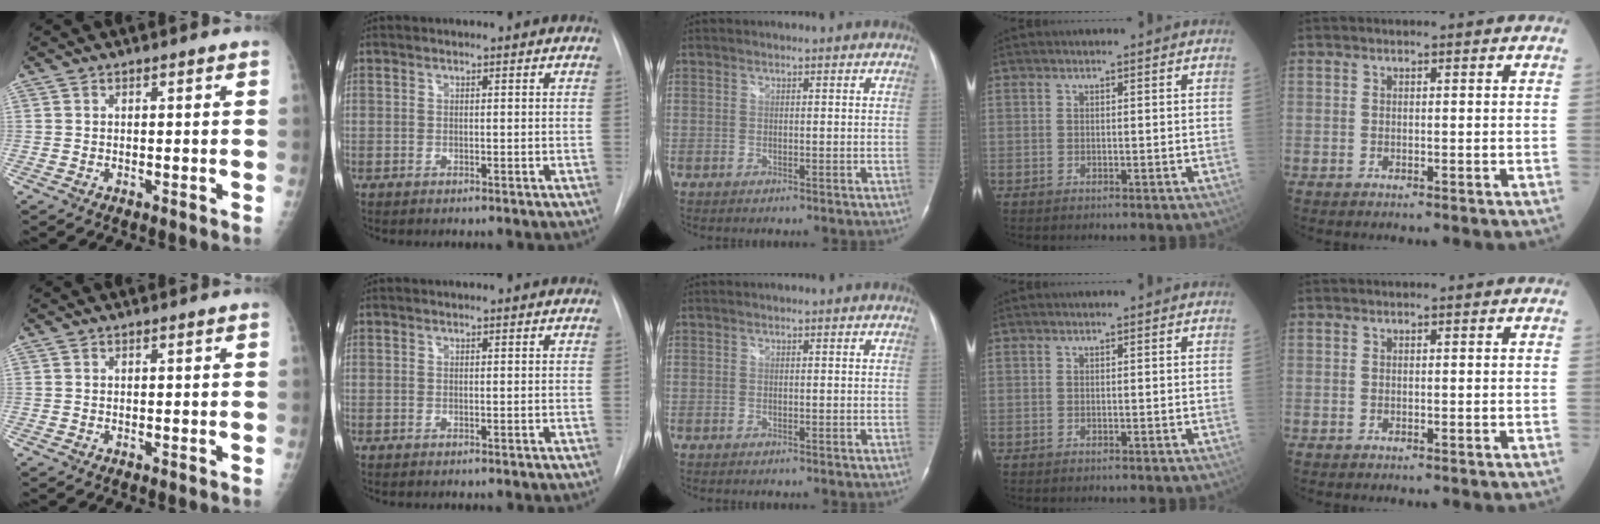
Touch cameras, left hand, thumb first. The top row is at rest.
{}